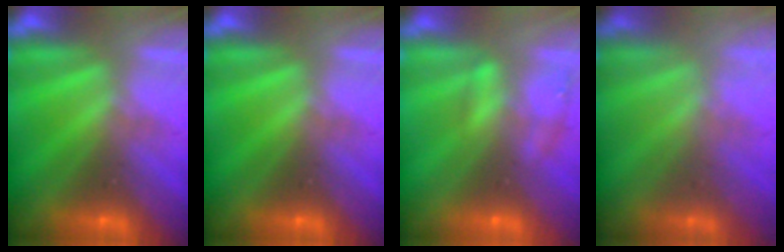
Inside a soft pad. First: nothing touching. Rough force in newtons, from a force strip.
{"total": 0.0}
{"total": 2.2}
{"total": 1.6}